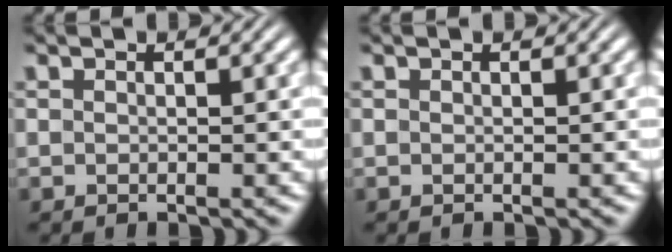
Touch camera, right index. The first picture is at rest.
{"total": 0.0}